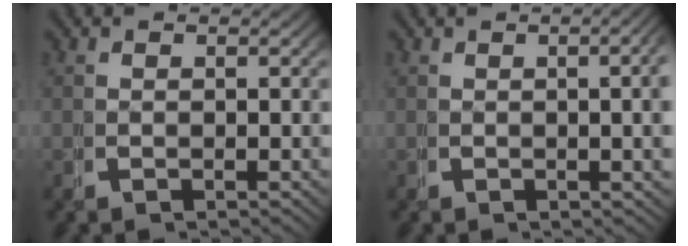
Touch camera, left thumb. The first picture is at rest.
{"total": 4.5, "force": [0.6, 1.5, 4.2], "torque": [-0.040, 0.014, 0.000]}